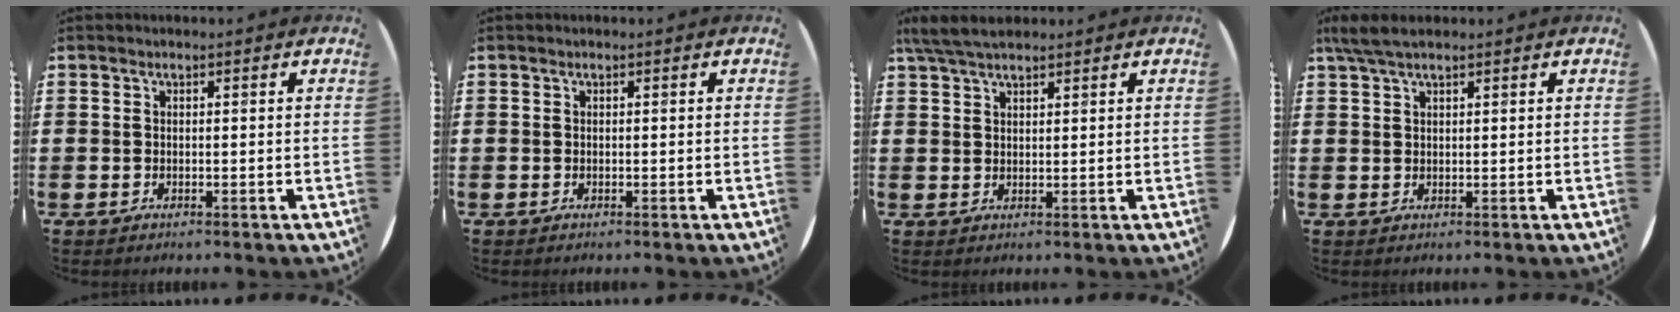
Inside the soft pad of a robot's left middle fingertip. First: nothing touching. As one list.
[{"total": 0.0}, {"total": 4.5, "force": [3.7, 1.0, 2.2], "torque": [-0.052, 0.001, 0.070]}, {"total": 3.0, "force": [2.1, 0.6, 2.0], "torque": [-0.042, 0.004, 0.039]}]